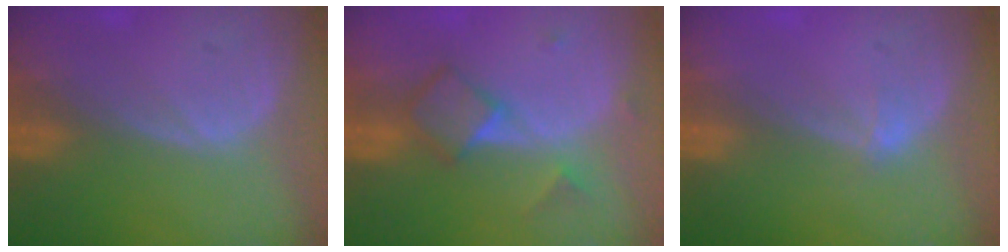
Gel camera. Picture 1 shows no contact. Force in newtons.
{"total": 5.0, "press": 4.9, "slide": 1.0}
{"total": 0.7, "press": 0.7, "slide": 0.1}